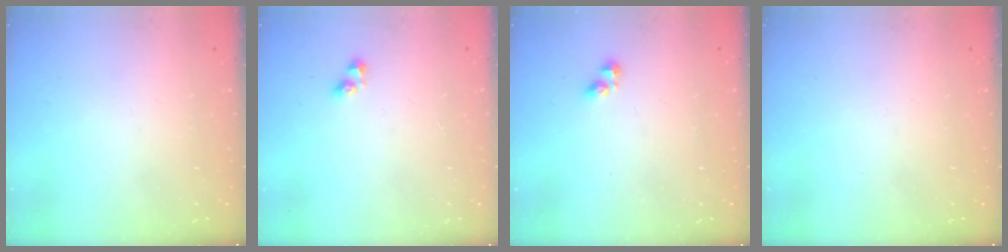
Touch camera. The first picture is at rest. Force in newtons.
{"total": 2.5, "press": 2.2, "slide": 1.3}
{"total": 2.8, "press": 2.8, "slide": 0.3}
{"total": 0.0}